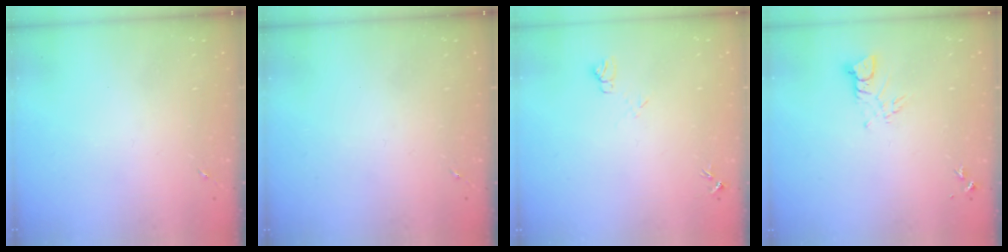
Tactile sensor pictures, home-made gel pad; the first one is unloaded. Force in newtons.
{"total": 0.0}
{"total": 6.3, "press": 6.3, "slide": 0.7}
{"total": 3.7, "press": 3.7, "slide": 0.4}